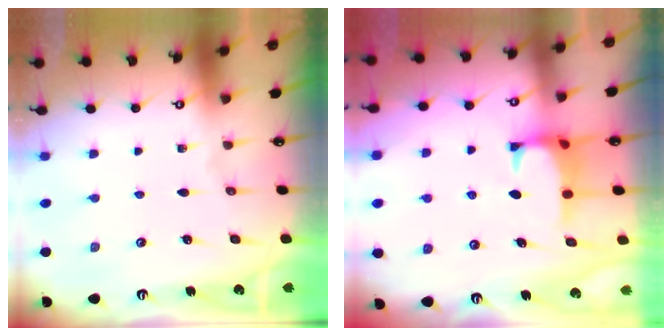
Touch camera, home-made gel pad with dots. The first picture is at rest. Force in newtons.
{"total": 0.9, "press": 0.5, "slide": 0.8}